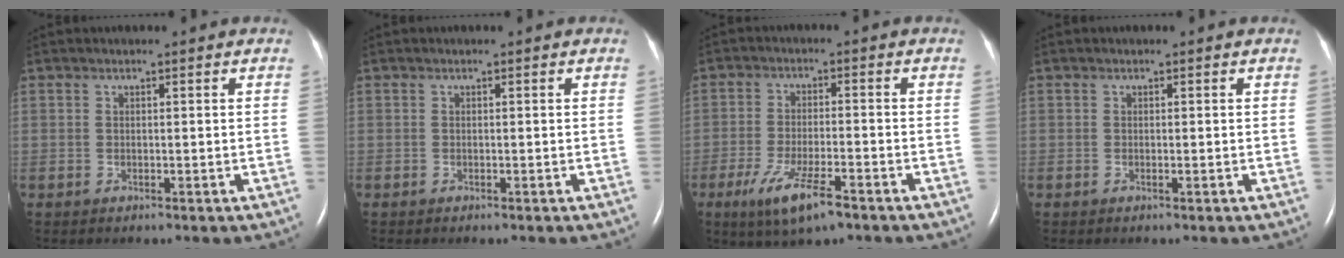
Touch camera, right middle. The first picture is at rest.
{"total": 0.0}
{"total": 8.0, "force": [-4.8, 1.4, 6.3], "torque": [-0.125, -0.017, -0.079]}
{"total": 0.0}